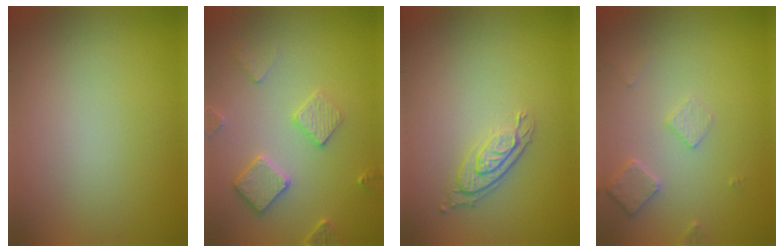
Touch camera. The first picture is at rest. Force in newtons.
{"total": 3.4, "press": 3.1, "slide": 1.3}
{"total": 2.9, "press": 2.0, "slide": 2.0}
{"total": 2.1, "press": 2.1, "slide": 0.3}